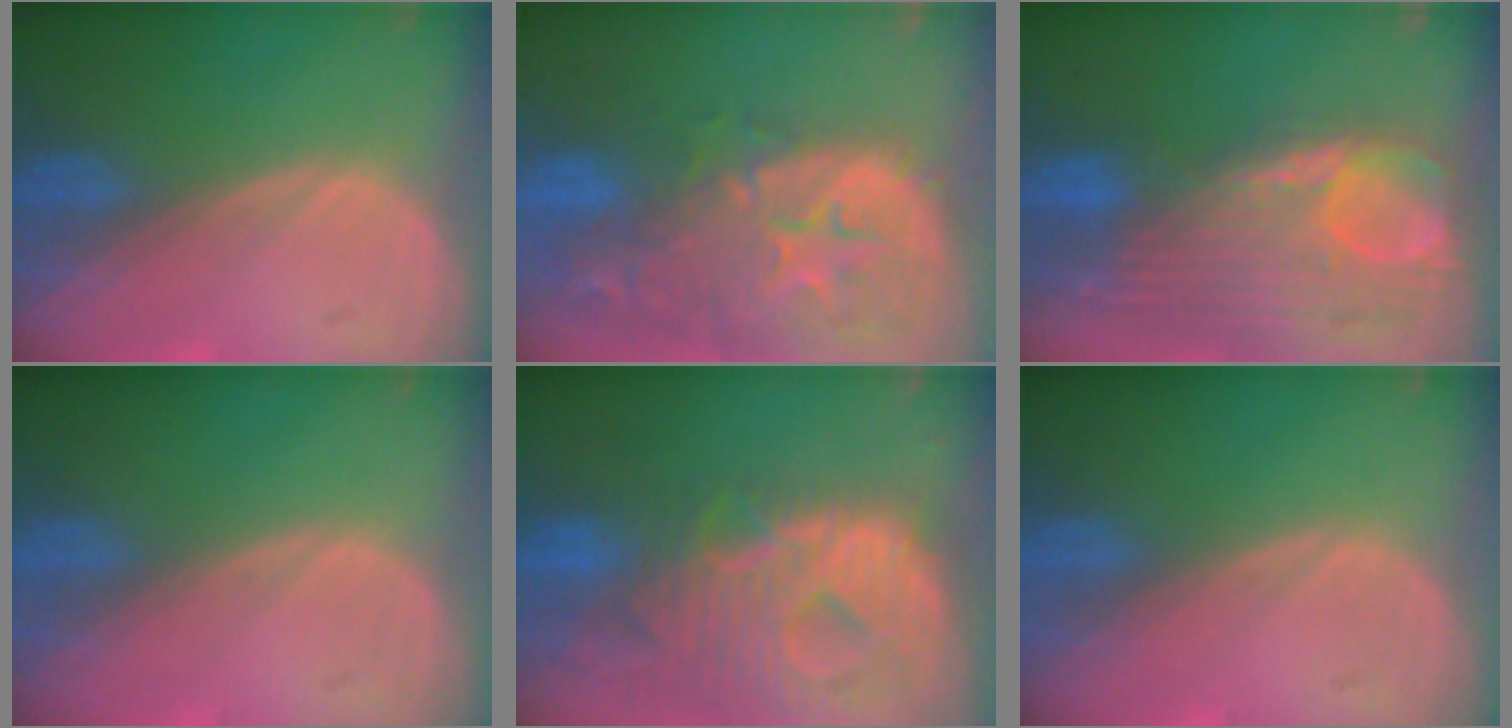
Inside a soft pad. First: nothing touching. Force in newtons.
{"total": 14.9, "press": 12.0, "slide": 8.9}
{"total": 12.7, "press": 10.6, "slide": 6.9}
{"total": 0.0}
{"total": 12.9, "press": 11.0, "slide": 6.9}
{"total": 0.0}